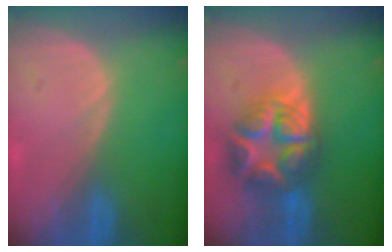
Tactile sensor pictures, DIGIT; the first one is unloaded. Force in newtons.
{"total": 8.6, "press": 8.6, "slide": 0.5}